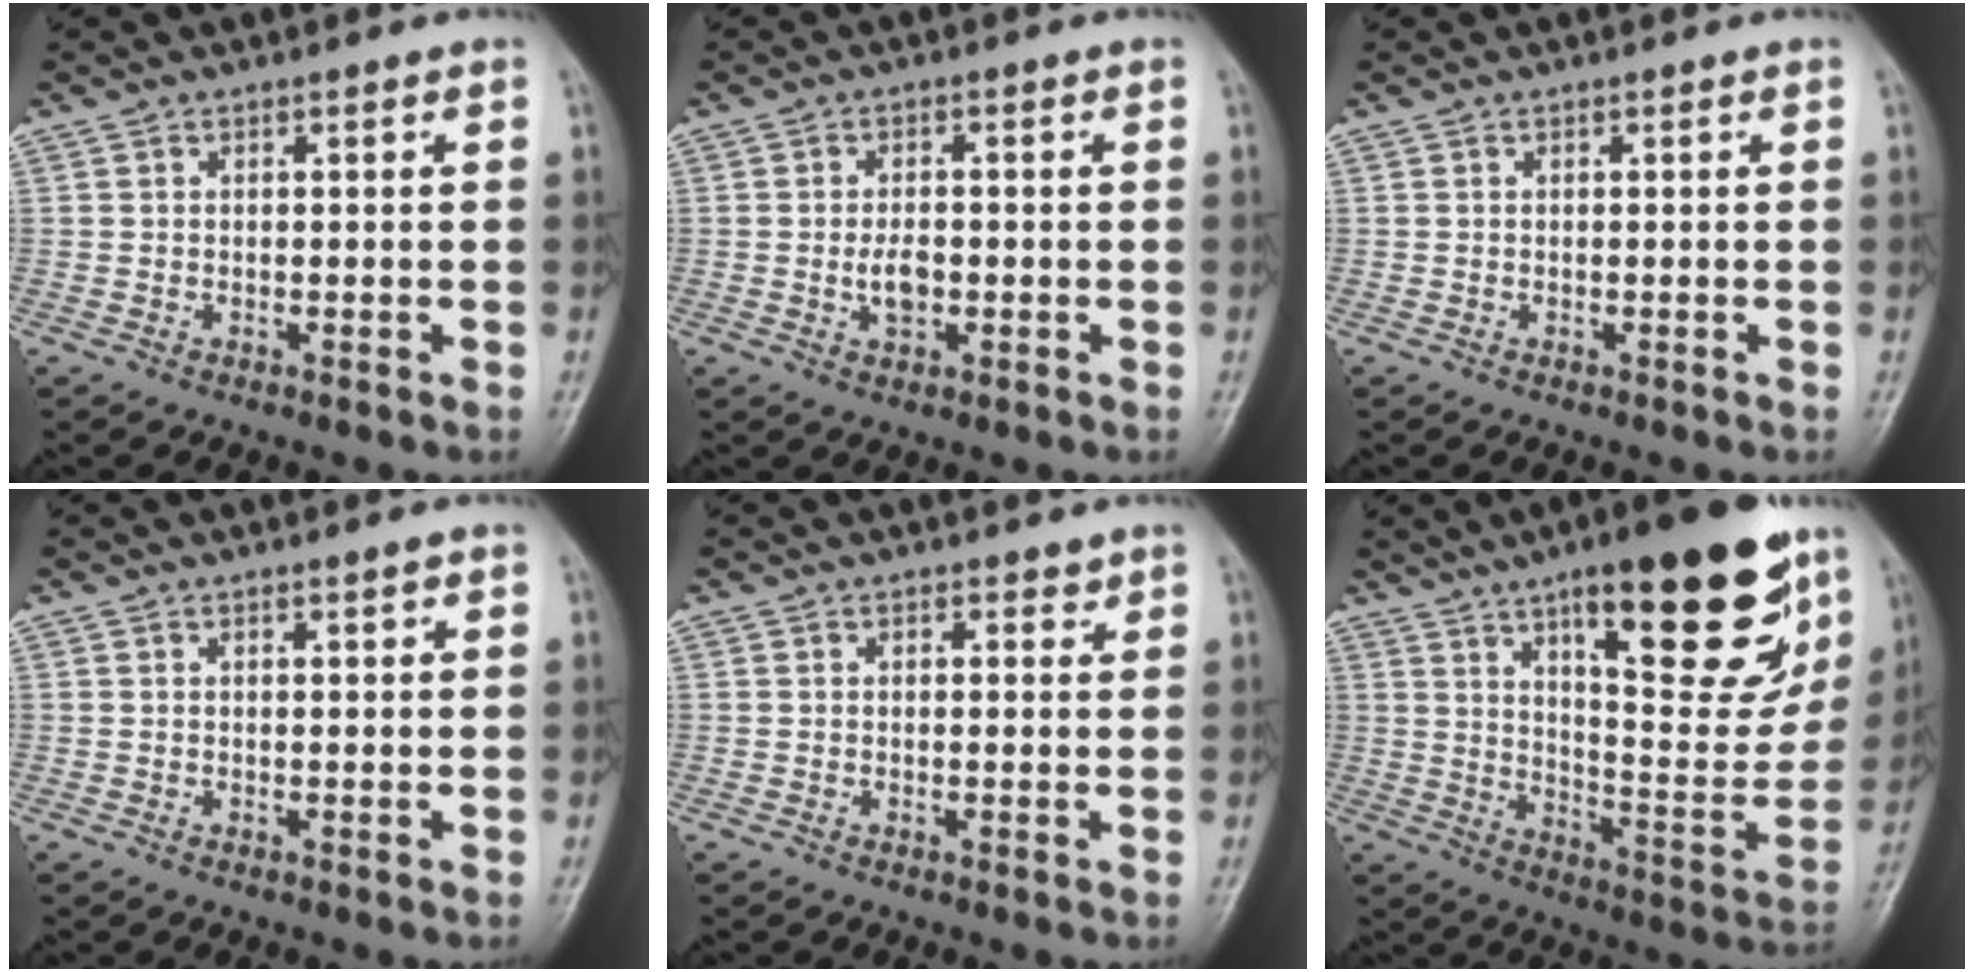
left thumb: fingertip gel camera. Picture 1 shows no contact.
{"total": 3.9, "force": [-0.7, 2.4, 3.1], "torque": [-0.049, 0.001, -0.014]}
{"total": 0.0}
{"total": 1.1, "force": [0.7, 0.4, 0.8], "torque": [-0.010, -0.002, 0.010]}
{"total": 1.4, "force": [1.0, 0.9, 0.6], "torque": [0.005, -0.005, 0.009]}
{"total": 27.5, "force": [15.1, 8.8, 21.3], "torque": [-0.265, -0.053, 0.229]}